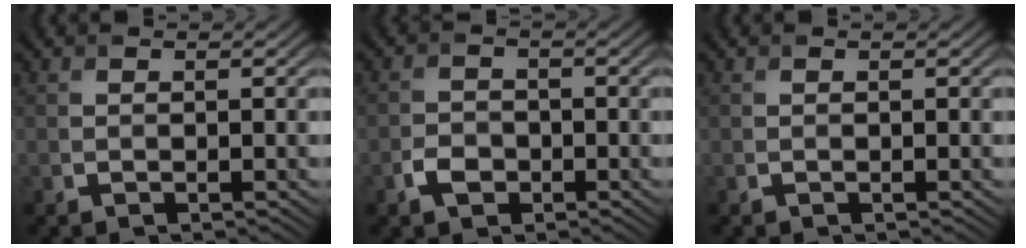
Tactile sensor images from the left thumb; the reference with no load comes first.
{"total": 2.8, "force": [-1.4, 2.0, 1.3], "torque": [-0.026, 0.001, -0.031]}
{"total": 0.0}